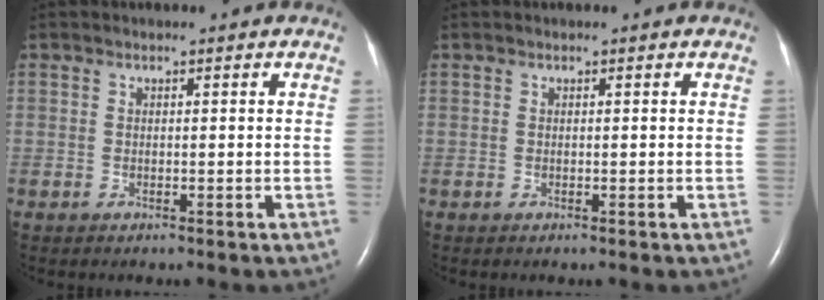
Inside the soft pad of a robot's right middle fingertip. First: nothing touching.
{"total": 0.0}